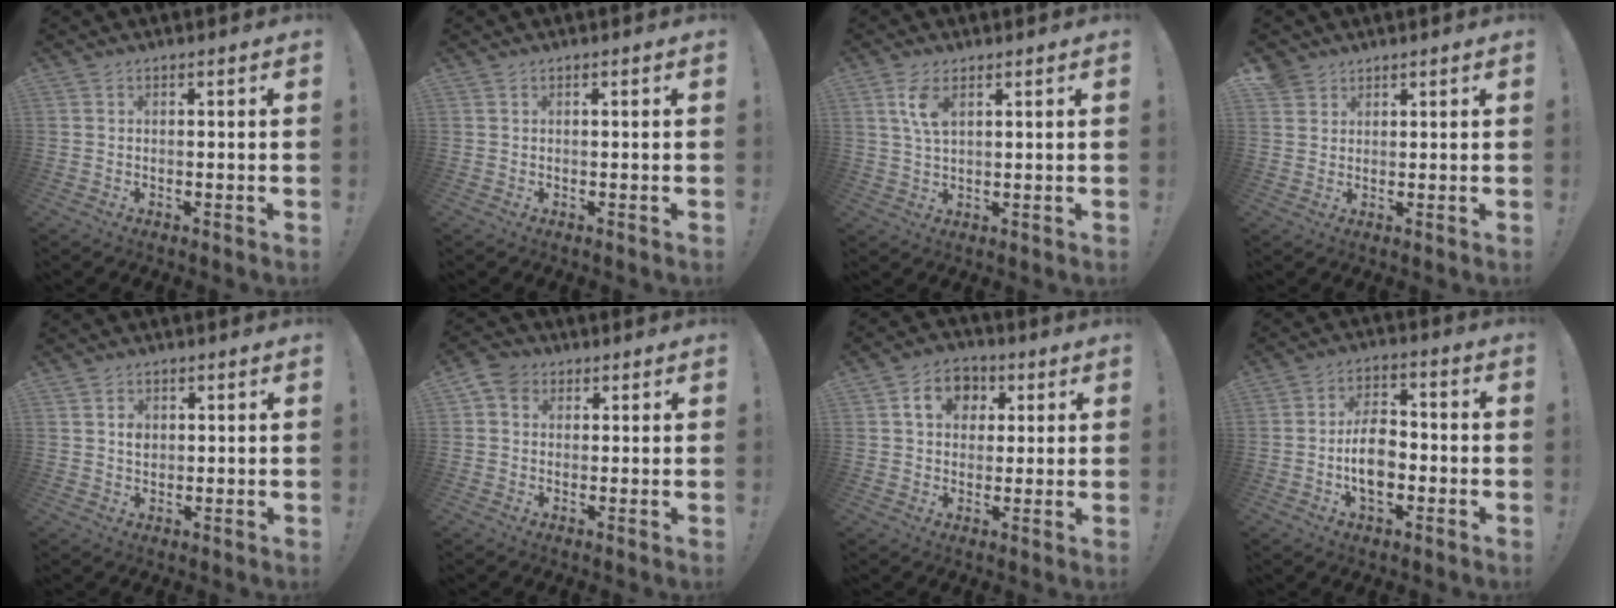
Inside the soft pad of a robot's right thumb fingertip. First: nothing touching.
{"total": 0.0}
{"total": 6.2, "force": [2.7, 2.8, 4.9], "torque": [-0.092, -0.010, 0.046]}
{"total": 3.2, "force": [2.4, 2.1, 0.5], "torque": [-0.004, -0.013, 0.043]}
{"total": 2.7, "force": [0.9, 2.1, 1.3], "torque": [-0.006, -0.007, 0.011]}
{"total": 5.1, "force": [1.8, 4.3, 2.1], "torque": [-0.032, 0.001, 0.034]}
{"total": 9.8, "force": [3.0, 7.9, 5.1], "torque": [-0.068, 0.001, 0.056]}
{"total": 10.4, "force": [-2.5, 6.6, 7.6], "torque": [-0.127, 0.009, -0.045]}